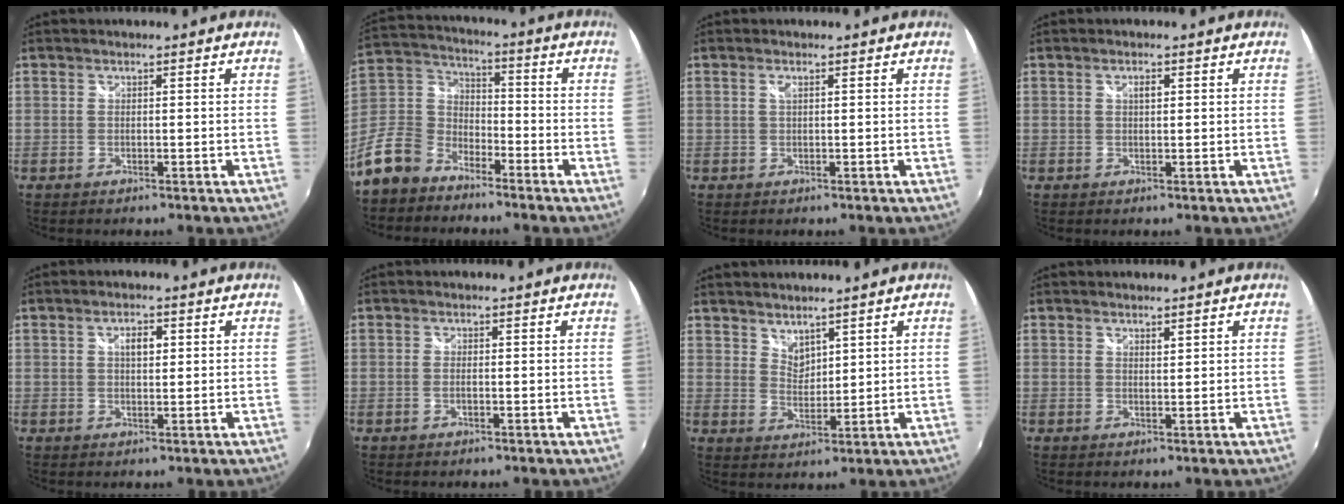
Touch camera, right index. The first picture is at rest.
{"total": 13.6, "force": [-9.1, 8.6, 5.2], "torque": [-0.142, 0.031, -0.176]}
{"total": 0.8, "force": [0.4, -0.2, 0.7], "torque": [-0.015, 0.002, 0.005]}
{"total": 1.2, "force": [0.5, 0.3, 1.1], "torque": [-0.018, 0.003, 0.008]}
{"total": 2.8, "force": [0.9, 1.2, 2.3], "torque": [-0.038, 0.007, 0.013]}
{"total": 1.0, "force": [-0.3, 0.3, 0.9], "torque": [-0.021, 0.000, -0.007]}
{"total": 4.8, "force": [4.1, 2.0, 1.2], "torque": [-0.009, 0.000, 0.080]}
{"total": 1.1, "force": [1.0, 0.0, 0.5], "torque": [-0.006, 0.000, 0.016]}